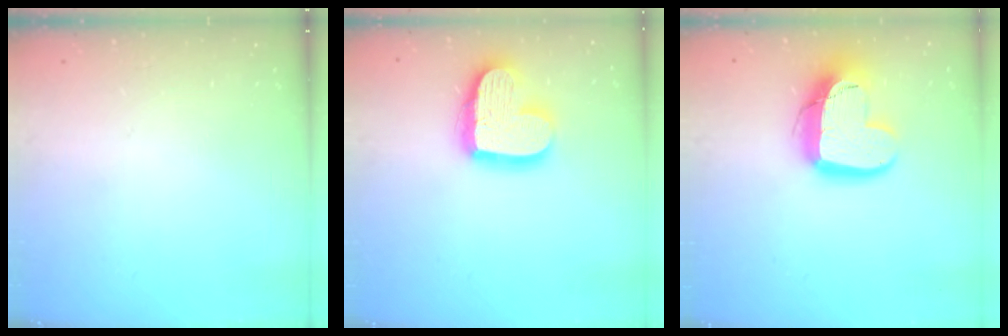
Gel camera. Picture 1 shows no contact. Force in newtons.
{"total": 17.3, "press": 17.3, "slide": 1.5}
{"total": 16.3, "press": 16.3, "slide": 1.4}